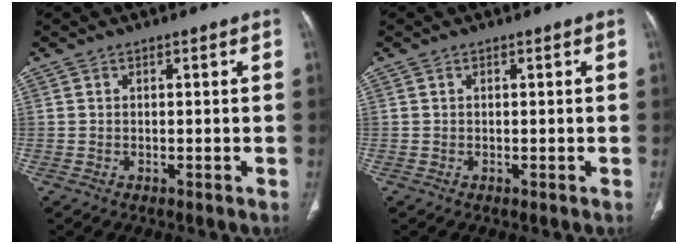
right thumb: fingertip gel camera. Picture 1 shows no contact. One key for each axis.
{"total": 0.0}